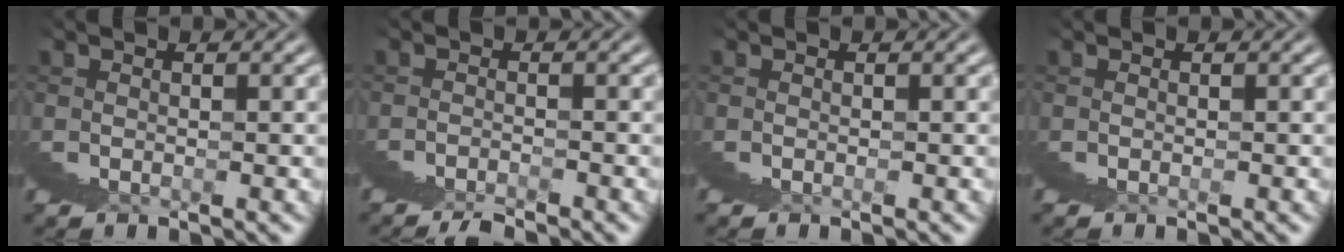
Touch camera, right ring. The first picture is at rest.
{"total": 1.1, "force": [-0.2, -1.0, -0.4], "torque": [0.030, 0.019, -0.013]}
{"total": 0.0}
{"total": 0.0}